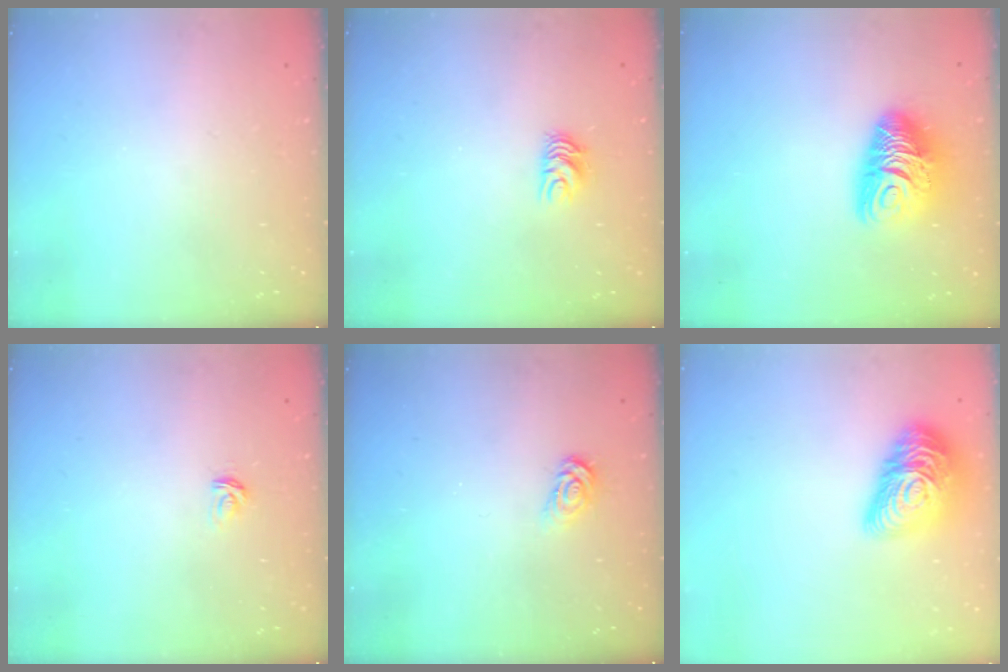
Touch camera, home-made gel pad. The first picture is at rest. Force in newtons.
{"total": 6.2, "press": 6.2, "slide": 0.4}
{"total": 12.4, "press": 12.3, "slide": 1.4}
{"total": 2.9, "press": 2.9, "slide": 0.4}
{"total": 3.1, "press": 3.1, "slide": 0.4}
{"total": 18.1, "press": 18.0, "slide": 0.9}